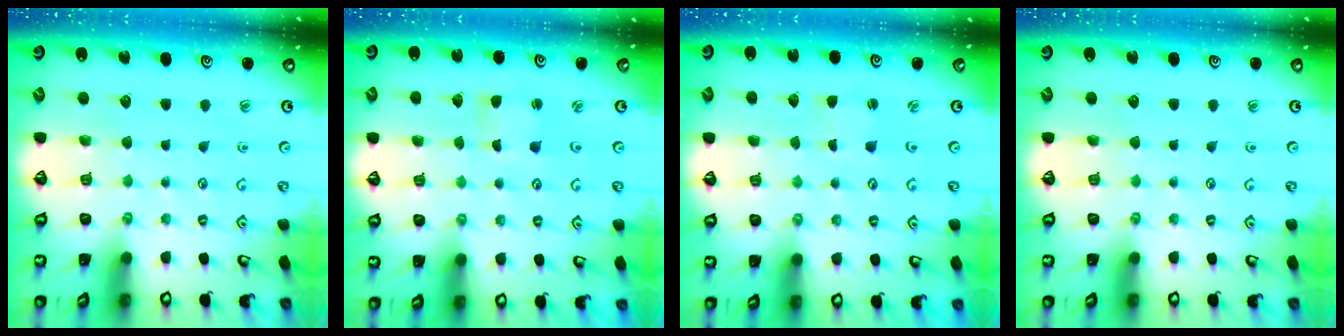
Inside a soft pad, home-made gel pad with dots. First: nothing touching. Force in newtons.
{"total": 1.4, "press": 1.4, "slide": 0.2}
{"total": 1.1, "press": 1.1, "slide": 0.1}
{"total": 0.0}